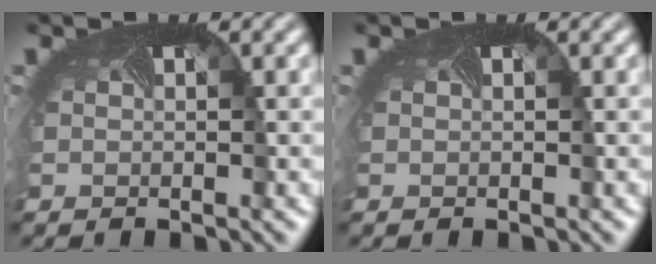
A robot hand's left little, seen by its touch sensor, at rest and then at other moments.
{"total": 0.0}